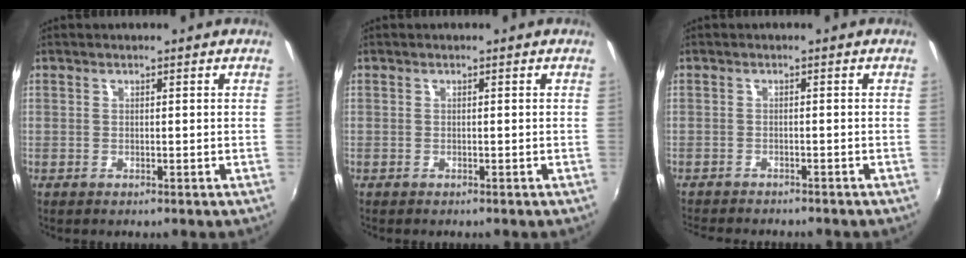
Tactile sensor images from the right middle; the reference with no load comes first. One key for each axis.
{"total": 0.0}
{"total": 5.9, "fx": -5.5, "fy": 0.9, "fz": 1.9, "tx": -0.051, "ty": -0.016, "tz": -0.084}